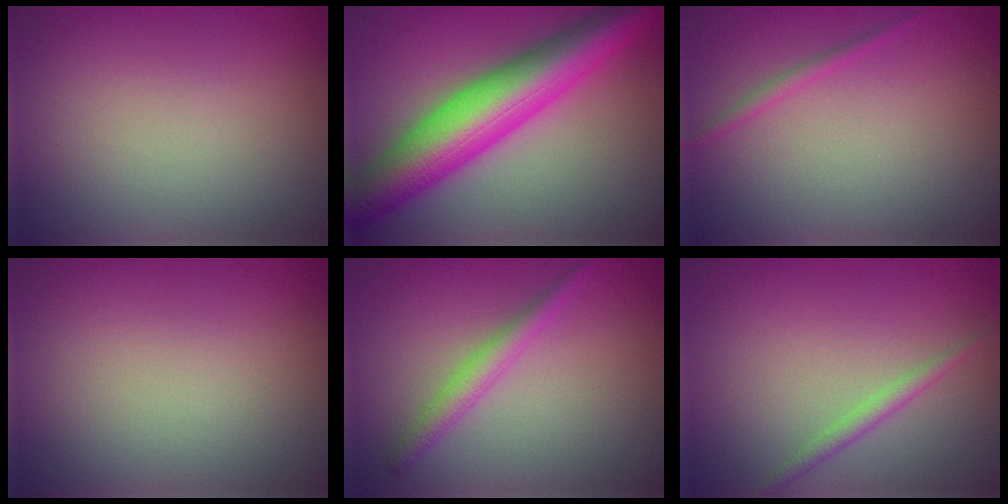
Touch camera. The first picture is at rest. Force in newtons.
{"total": 10.1, "press": 10.1, "slide": 0.2}
{"total": 0.9, "press": 0.9, "slide": 0.1}
{"total": 0.0}
{"total": 2.2, "press": 2.2, "slide": 0.1}
{"total": 1.4, "press": 1.4, "slide": 0.0}